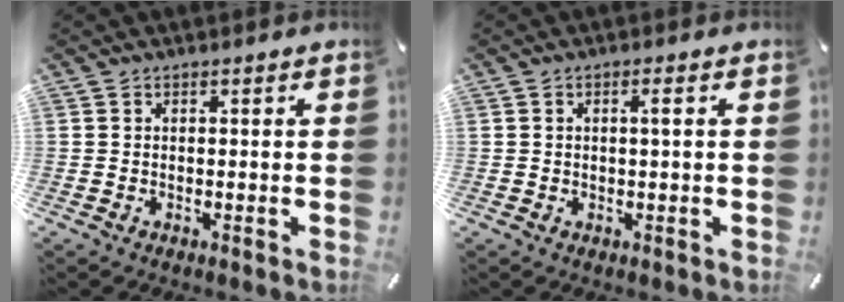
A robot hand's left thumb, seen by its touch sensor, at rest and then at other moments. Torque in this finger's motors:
{"motor_torque": [-0.05, -0.39, 0.13, 0.11, 0.01]}